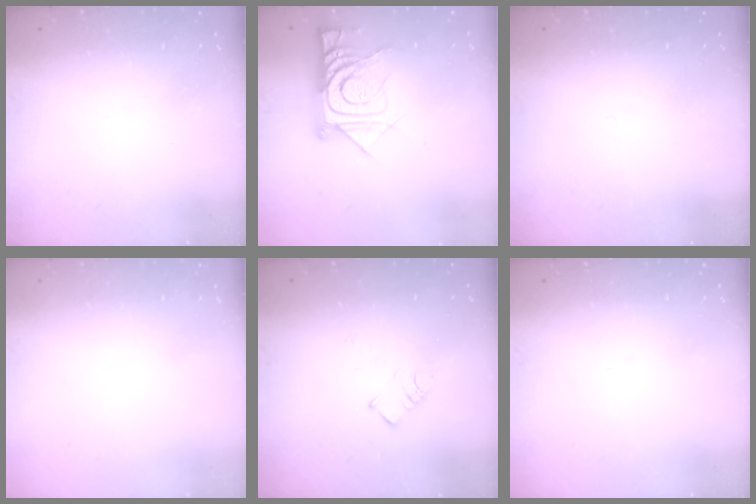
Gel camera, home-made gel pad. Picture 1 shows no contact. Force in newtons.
{"total": 14.5, "press": 14.4, "slide": 1.4}
{"total": 0.0}
{"total": 1.5, "press": 1.5, "slide": 0.1}
{"total": 3.4, "press": 3.3, "slide": 0.5}
{"total": 0.0}